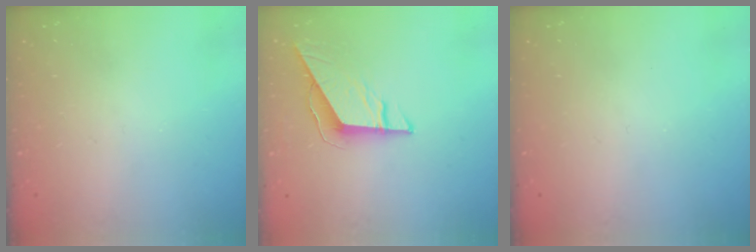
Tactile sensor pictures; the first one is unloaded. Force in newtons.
{"total": 8.4, "press": 8.3, "slide": 0.7}
{"total": 0.0}